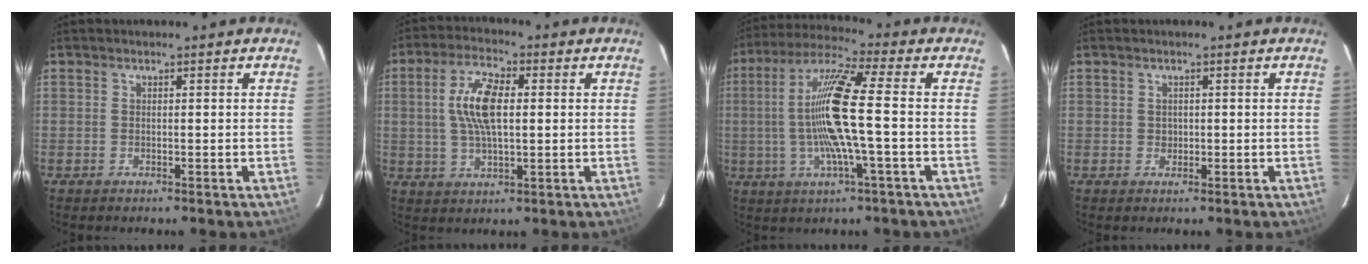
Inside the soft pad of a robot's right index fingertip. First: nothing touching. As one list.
[{"total": 9.4, "force": [1.2, 3.8, 8.5], "torque": [-0.168, 0.012, 0.022]}, {"total": 13.9, "force": [-1.2, 0.1, 13.8], "torque": [-0.267, 0.002, -0.026]}, {"total": 1.1, "force": [0.0, 1.1, 0.2], "torque": [0.002, 0.002, 0.001]}]